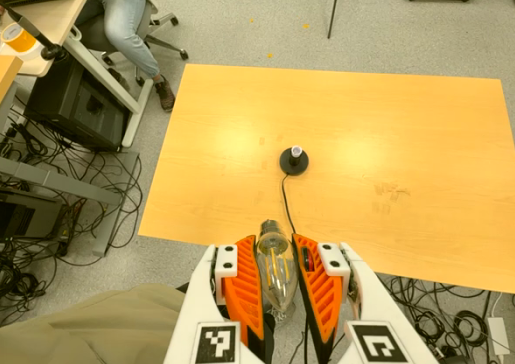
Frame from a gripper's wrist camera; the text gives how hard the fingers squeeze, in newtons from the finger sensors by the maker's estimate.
{"total": 20.6, "left": 22.8, "right": 18.4}